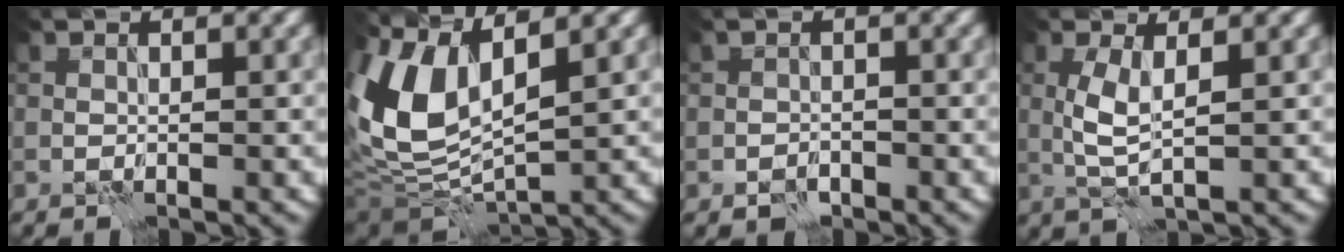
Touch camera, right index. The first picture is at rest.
{"total": 9.5, "force": [2.7, 5.0, 7.7], "torque": [-0.184, -0.003, 0.049]}
{"total": 1.5, "force": [-1.0, 1.0, 0.5], "torque": [-0.007, 0.001, -0.020]}
{"total": 3.0, "force": [0.5, 0.6, 2.9], "torque": [-0.066, 0.002, 0.010]}